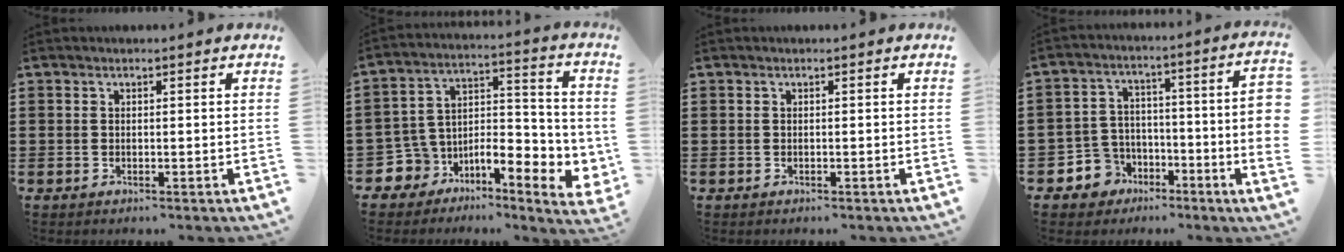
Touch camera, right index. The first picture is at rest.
{"total": 5.9, "force": [-2.5, 4.8, 2.3], "torque": [-0.066, -0.019, -0.044]}
{"total": 0.0}
{"total": 6.7, "force": [-4.1, 3.9, 3.4], "torque": [-0.083, 0.007, -0.081]}